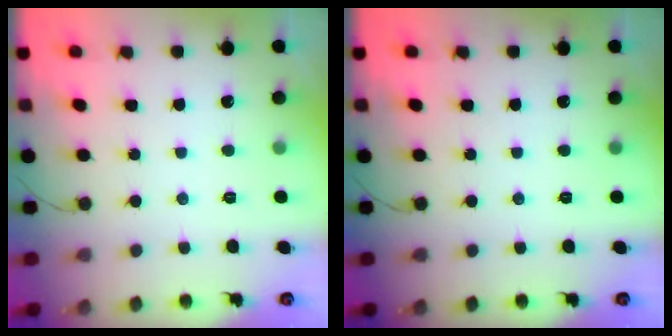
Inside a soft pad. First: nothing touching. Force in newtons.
{"total": 0.0}